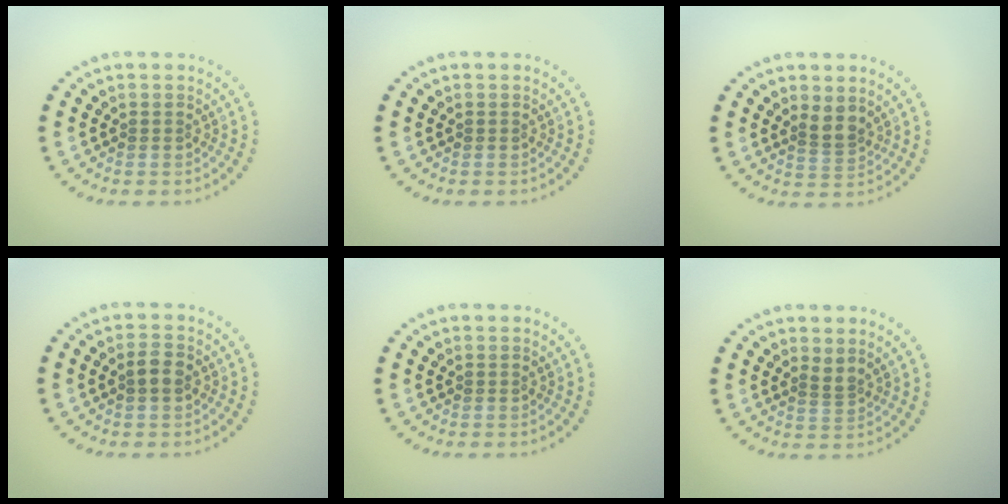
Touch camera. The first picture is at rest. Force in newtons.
{"total": 0.0}
{"total": 2.0, "press": 1.6, "slide": 1.2}
{"total": 1.9, "press": 1.8, "slide": 0.2}
{"total": 0.0}
{"total": 1.0, "press": 0.6, "slide": 0.8}